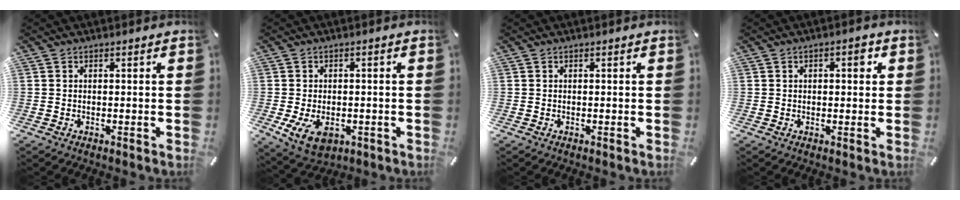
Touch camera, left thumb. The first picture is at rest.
{"total": 6.7, "force": [-2.1, 4.6, 4.4], "torque": [-0.088, 0.001, -0.036]}
{"total": 0.0}
{"total": 3.2, "force": [0.8, 1.7, 2.6], "torque": [-0.029, 0.001, 0.005]}